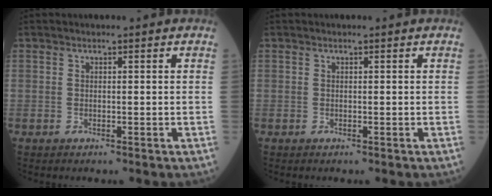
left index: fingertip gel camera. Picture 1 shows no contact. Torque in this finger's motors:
{"motor_torque": [0.18, -0.14, 0.08, 0.01]}